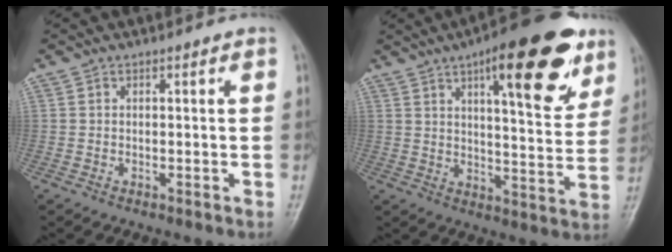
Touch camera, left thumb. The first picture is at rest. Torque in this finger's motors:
{"motor_torque": [0.65, 0.58, 1.79, -0.99, 0.22]}